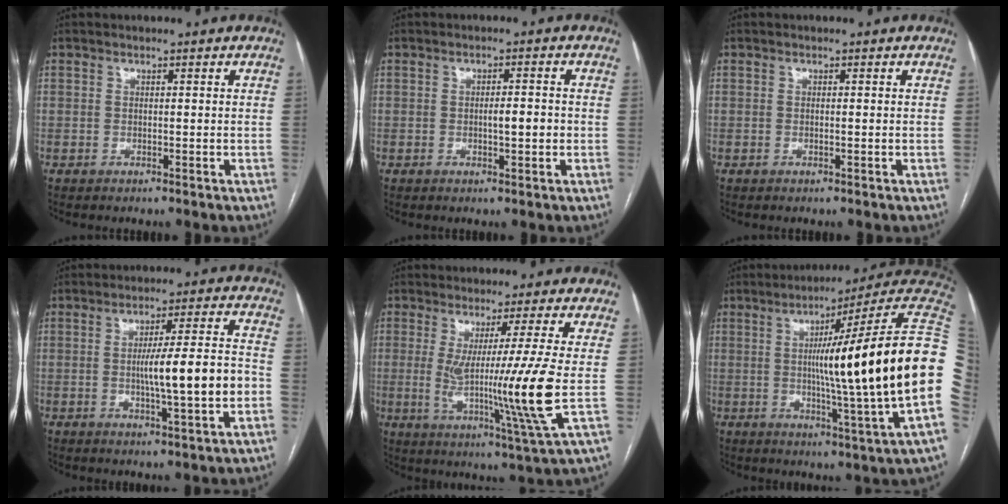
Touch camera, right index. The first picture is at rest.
{"total": 2.9, "force": [-0.4, 0.7, 2.8], "torque": [-0.048, 0.001, -0.005]}
{"total": 0.0}
{"total": 10.6, "force": [-1.7, 0.3, 10.5], "torque": [-0.167, 0.006, -0.028]}
{"total": 12.9, "force": [-0.1, -2.9, 12.5], "torque": [-0.217, -0.039, 0.001]}
{"total": 25.3, "force": [0.6, -1.8, 25.2], "torque": [-0.261, 0.005, -0.015]}